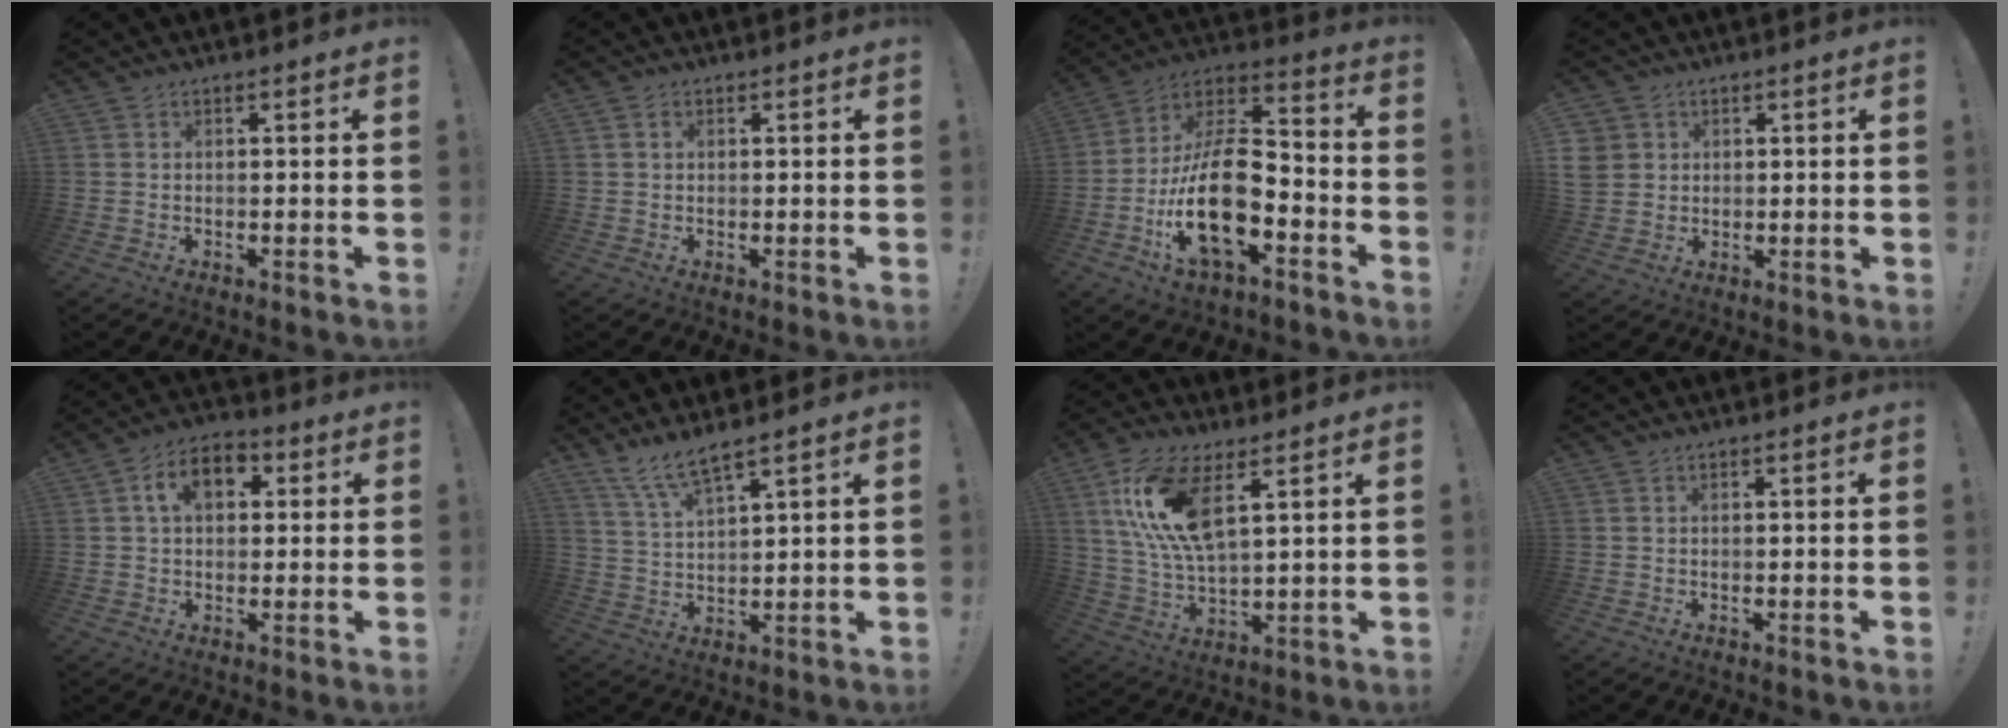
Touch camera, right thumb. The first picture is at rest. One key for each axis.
{"total": 1.0, "fx": 0.5, "fy": 0.7, "fz": 0.6, "tx": -0.004, "ty": 0.000, "tz": 0.007}
{"total": 20.5, "fx": -6.2, "fy": 9.7, "fz": 16.9, "tx": -0.331, "ty": 0.023, "tz": -0.102}
{"total": 4.7, "fx": 1.8, "fy": 4.2, "fz": 1.0, "tx": -0.024, "ty": -0.009, "tz": 0.037}
{"total": 10.1, "fx": 2.8, "fy": 6.7, "fz": 7.0, "tx": -0.112, "ty": 0.018, "tz": 0.050}
{"total": 7.3, "fx": 6.1, "fy": 0.8, "fz": 3.9, "tx": -0.083, "ty": -0.031, "tz": 0.111}
{"total": 15.4, "fx": 7.0, "fy": 6.0, "fz": 12.3, "tx": -0.249, "ty": -0.022, "tz": 0.121}
{"total": 0.0}